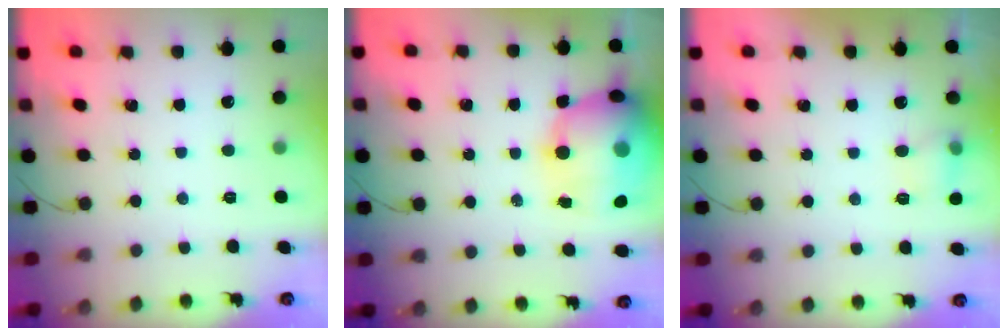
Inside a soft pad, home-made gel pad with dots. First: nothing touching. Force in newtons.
{"total": 21.0, "press": 20.7, "slide": 3.6}
{"total": 6.1, "press": 5.9, "slide": 1.6}